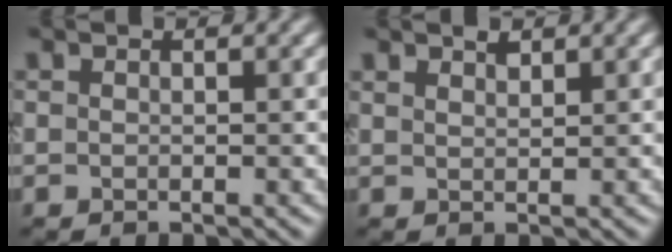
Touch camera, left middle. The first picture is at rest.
{"total": 1.2, "force": [1.1, 0.1, 0.2], "torque": [-0.002, 0.006, 0.022]}